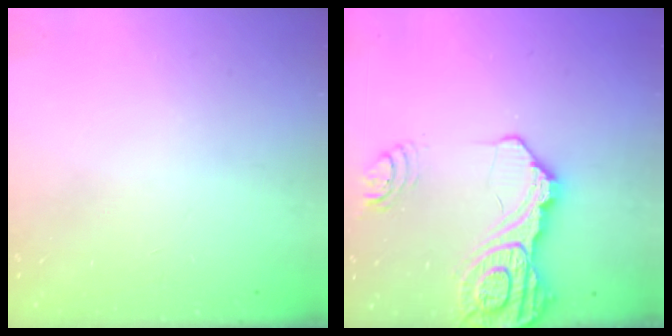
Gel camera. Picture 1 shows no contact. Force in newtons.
{"total": 19.8, "press": 19.6, "slide": 2.3}